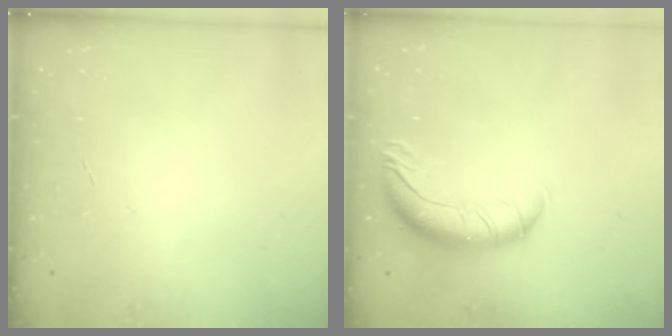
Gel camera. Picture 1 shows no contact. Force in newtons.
{"total": 11.6, "press": 11.2, "slide": 3.0}